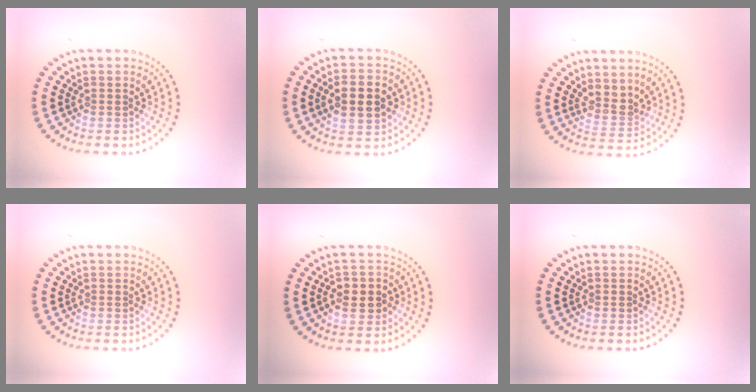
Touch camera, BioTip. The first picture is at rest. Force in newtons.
{"total": 4.1, "press": 4.1, "slide": 0.2}
{"total": 2.5, "press": 1.9, "slide": 1.5}
{"total": 0.0}
{"total": 2.5, "press": 2.5, "slide": 0.5}
{"total": 0.0}